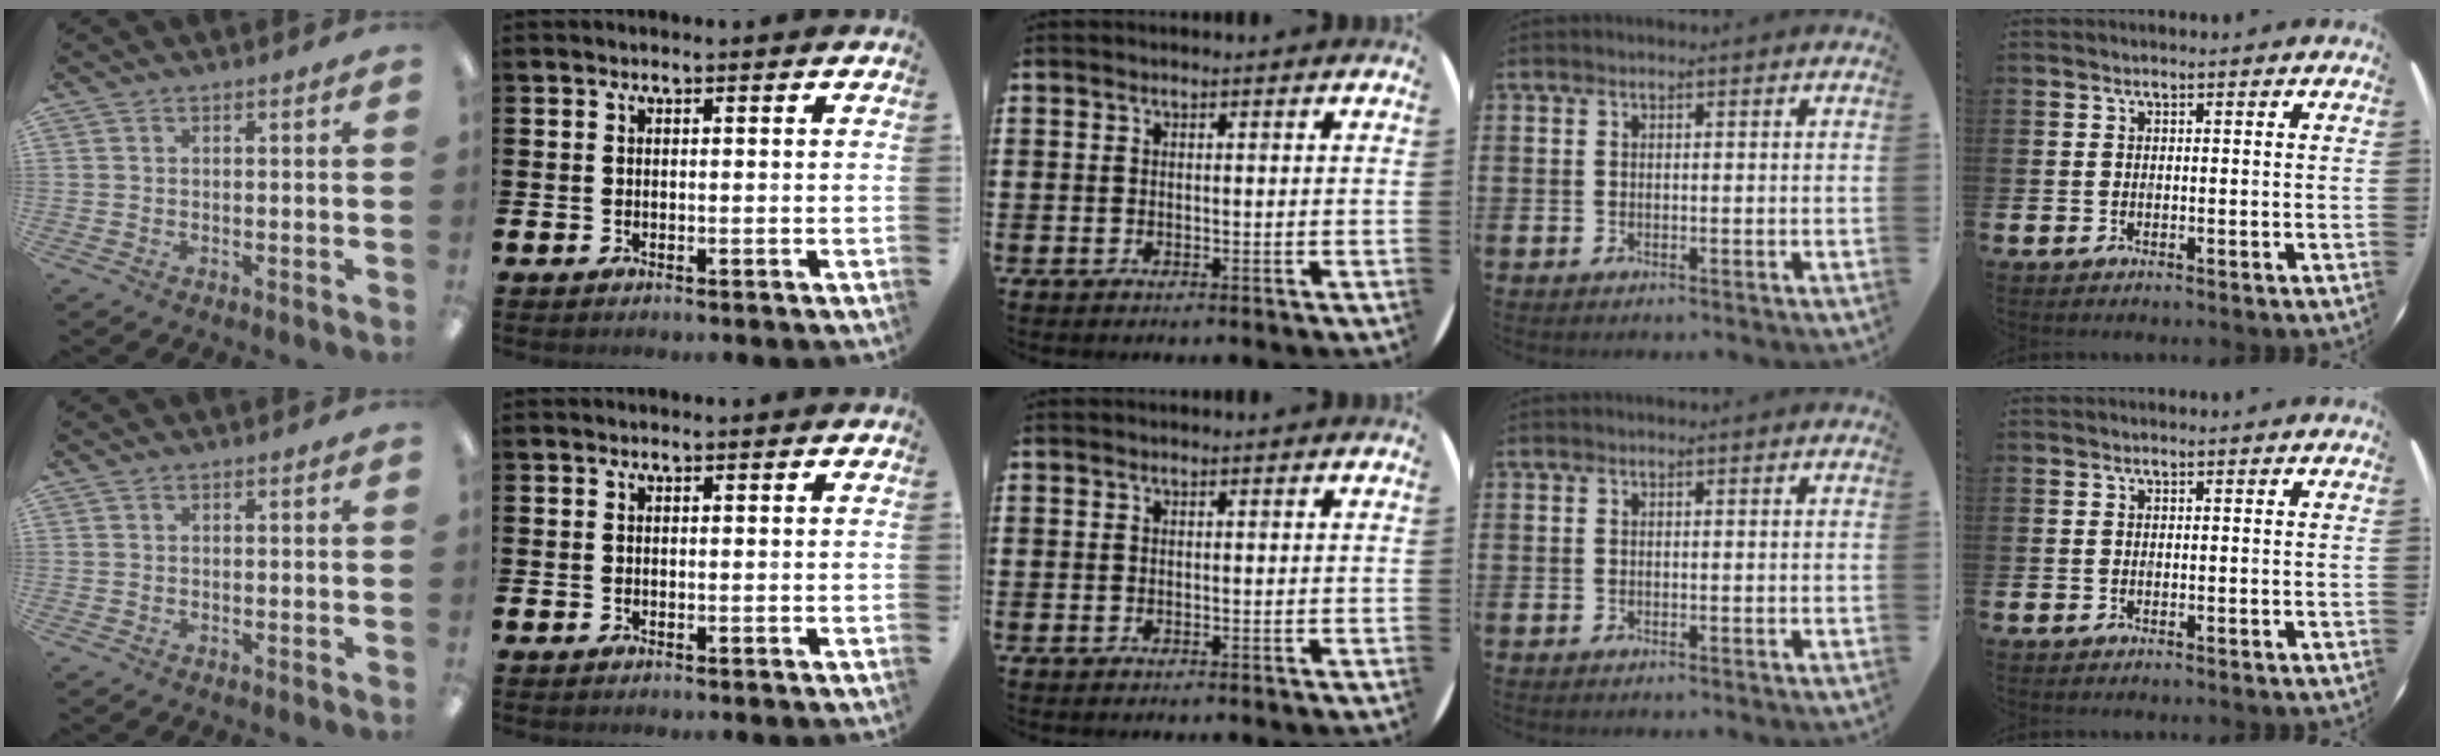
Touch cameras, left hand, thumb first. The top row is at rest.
{}